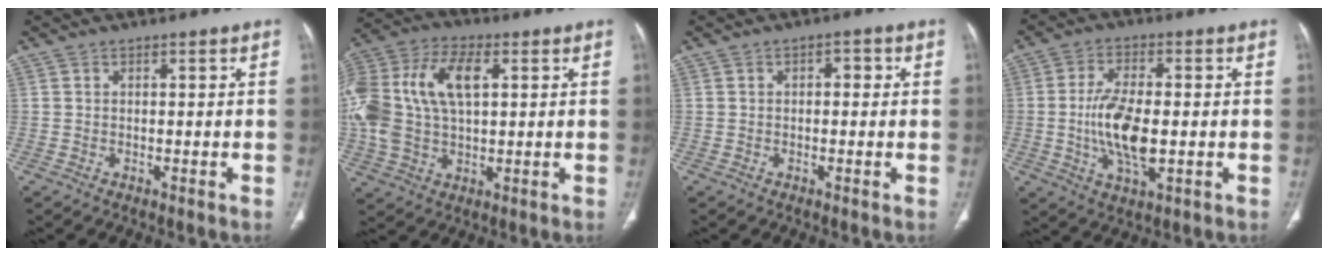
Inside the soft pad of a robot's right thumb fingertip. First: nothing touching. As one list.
[{"total": 19.0, "force": [3.6, 10.8, 15.2], "torque": [-0.333, 0.019, 0.061]}, {"total": 2.0, "force": [0.3, 1.2, 1.6], "torque": [-0.008, 0.005, -0.003]}, {"total": 10.8, "force": [-1.1, 4.7, 9.6], "torque": [-0.186, -0.004, -0.020]}]